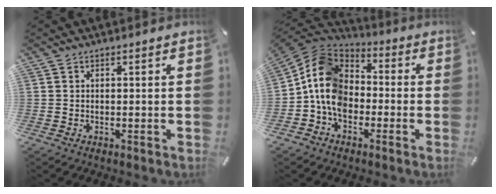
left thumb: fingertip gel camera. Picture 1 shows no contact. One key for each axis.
{"total": 13.2, "fx": -2.9, "fy": 10.5, "fz": 7.5, "tx": -0.181, "ty": 0.028, "tz": -0.057}